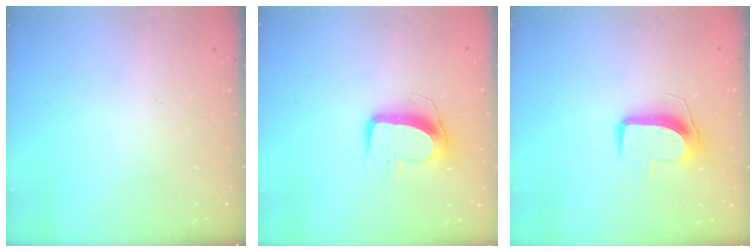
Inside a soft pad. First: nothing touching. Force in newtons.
{"total": 10.8, "press": 10.7, "slide": 0.7}
{"total": 9.6, "press": 9.6, "slide": 0.2}